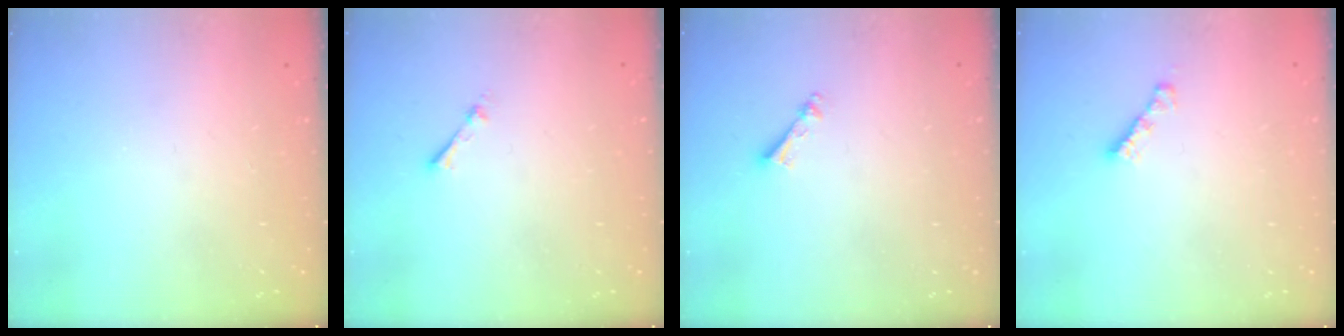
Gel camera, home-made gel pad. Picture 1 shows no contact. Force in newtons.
{"total": 1.7, "press": 1.7, "slide": 0.2}
{"total": 3.7, "press": 3.7, "slide": 0.3}
{"total": 2.7, "press": 2.7, "slide": 0.3}